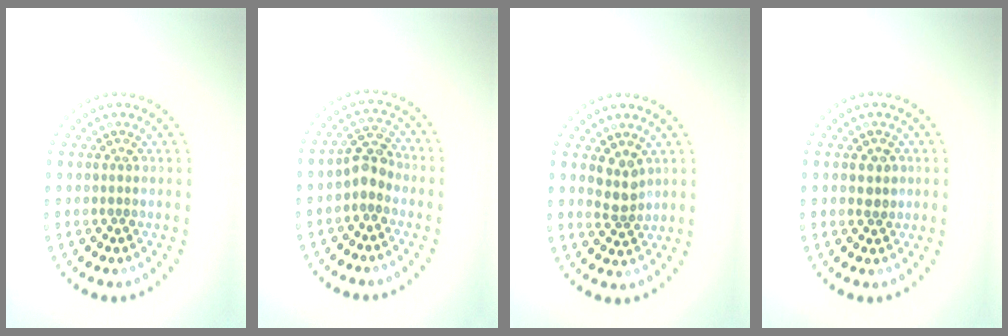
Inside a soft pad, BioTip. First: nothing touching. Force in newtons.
{"total": 2.6, "press": 2.4, "slide": 1.2}
{"total": 2.2, "press": 1.8, "slide": 1.2}
{"total": 1.4, "press": 1.4, "slide": 0.3}